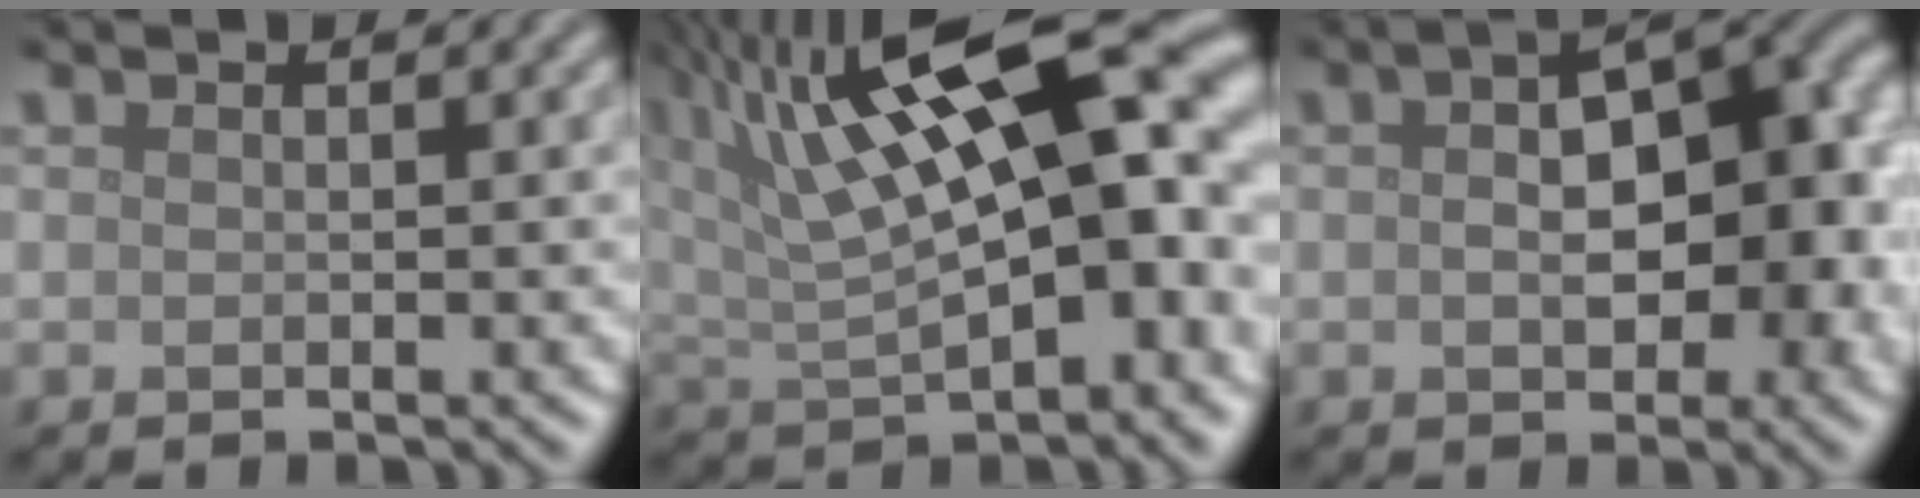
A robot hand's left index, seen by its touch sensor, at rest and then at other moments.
{"total": 19.3, "force": [5.7, 8.1, 16.5], "torque": [-0.262, 0.034, 0.097]}
{"total": 10.4, "force": [0.5, 5.7, 8.6], "torque": [-0.099, 0.014, 0.005]}